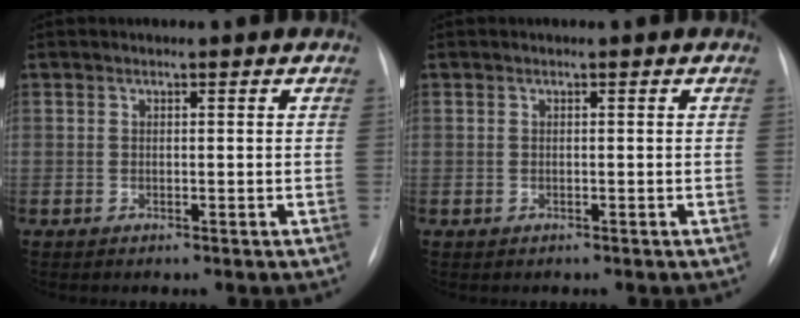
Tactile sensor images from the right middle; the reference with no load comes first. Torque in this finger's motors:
{"motor_torque": [0.16, -0.15, 0.03, 0.01]}